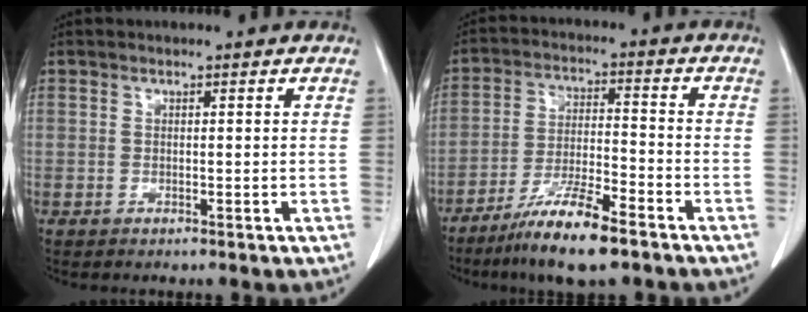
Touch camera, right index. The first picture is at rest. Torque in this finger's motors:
{"motor_torque": [0.64, -0.69, 0.56, 0.15]}